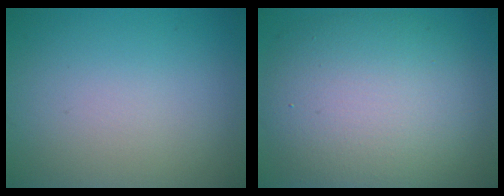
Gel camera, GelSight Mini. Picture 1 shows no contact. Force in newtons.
{"total": 10.6, "press": 10.6, "slide": 0.7}